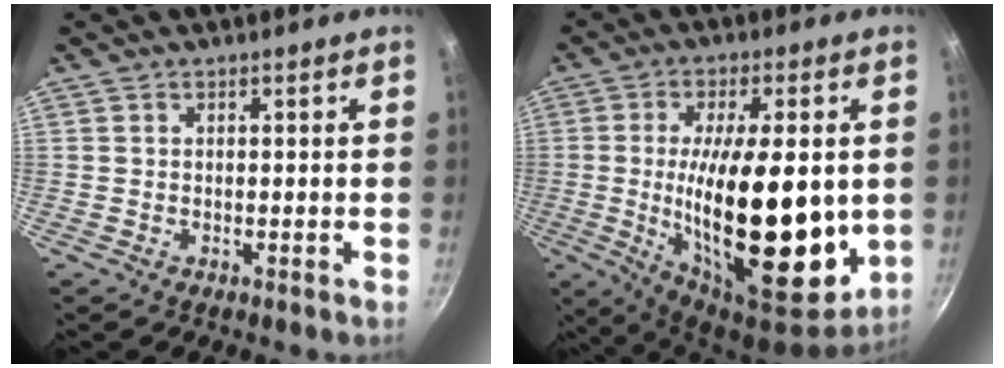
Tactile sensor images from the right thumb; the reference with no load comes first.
{"total": 25.8, "force": [-1.4, 10.1, 23.7], "torque": [-0.359, -0.017, -0.016]}